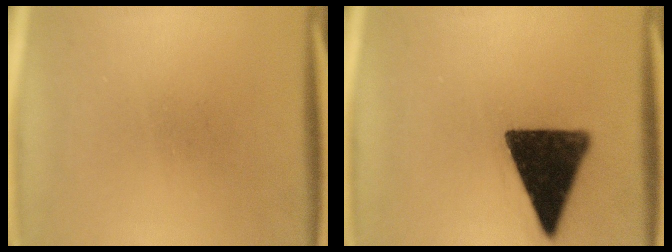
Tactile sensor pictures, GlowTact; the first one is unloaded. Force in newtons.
{"total": 15.2}